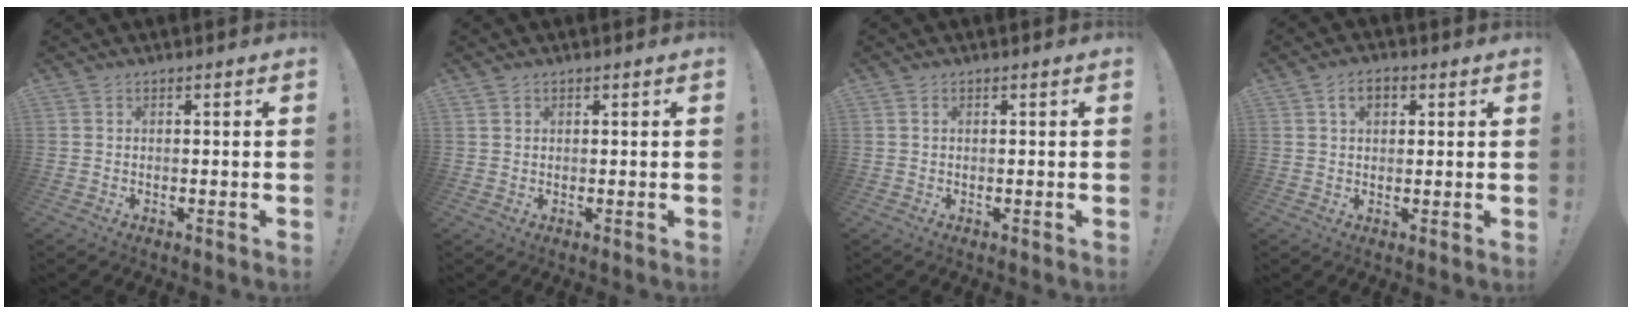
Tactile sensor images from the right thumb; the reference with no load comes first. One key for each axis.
{"total": 0.9, "fx": 0.7, "fy": 0.5, "fz": 0.3, "tx": 0.003, "ty": -0.003, "tz": 0.012}
{"total": 0.7, "fx": 0.2, "fy": 0.3, "fz": 0.5, "tx": -0.011, "ty": 0.002, "tz": 0.004}
{"total": 4.8, "fx": 1.8, "fy": 2.9, "fz": 3.4, "tx": -0.048, "ty": 0.002, "tz": 0.030}